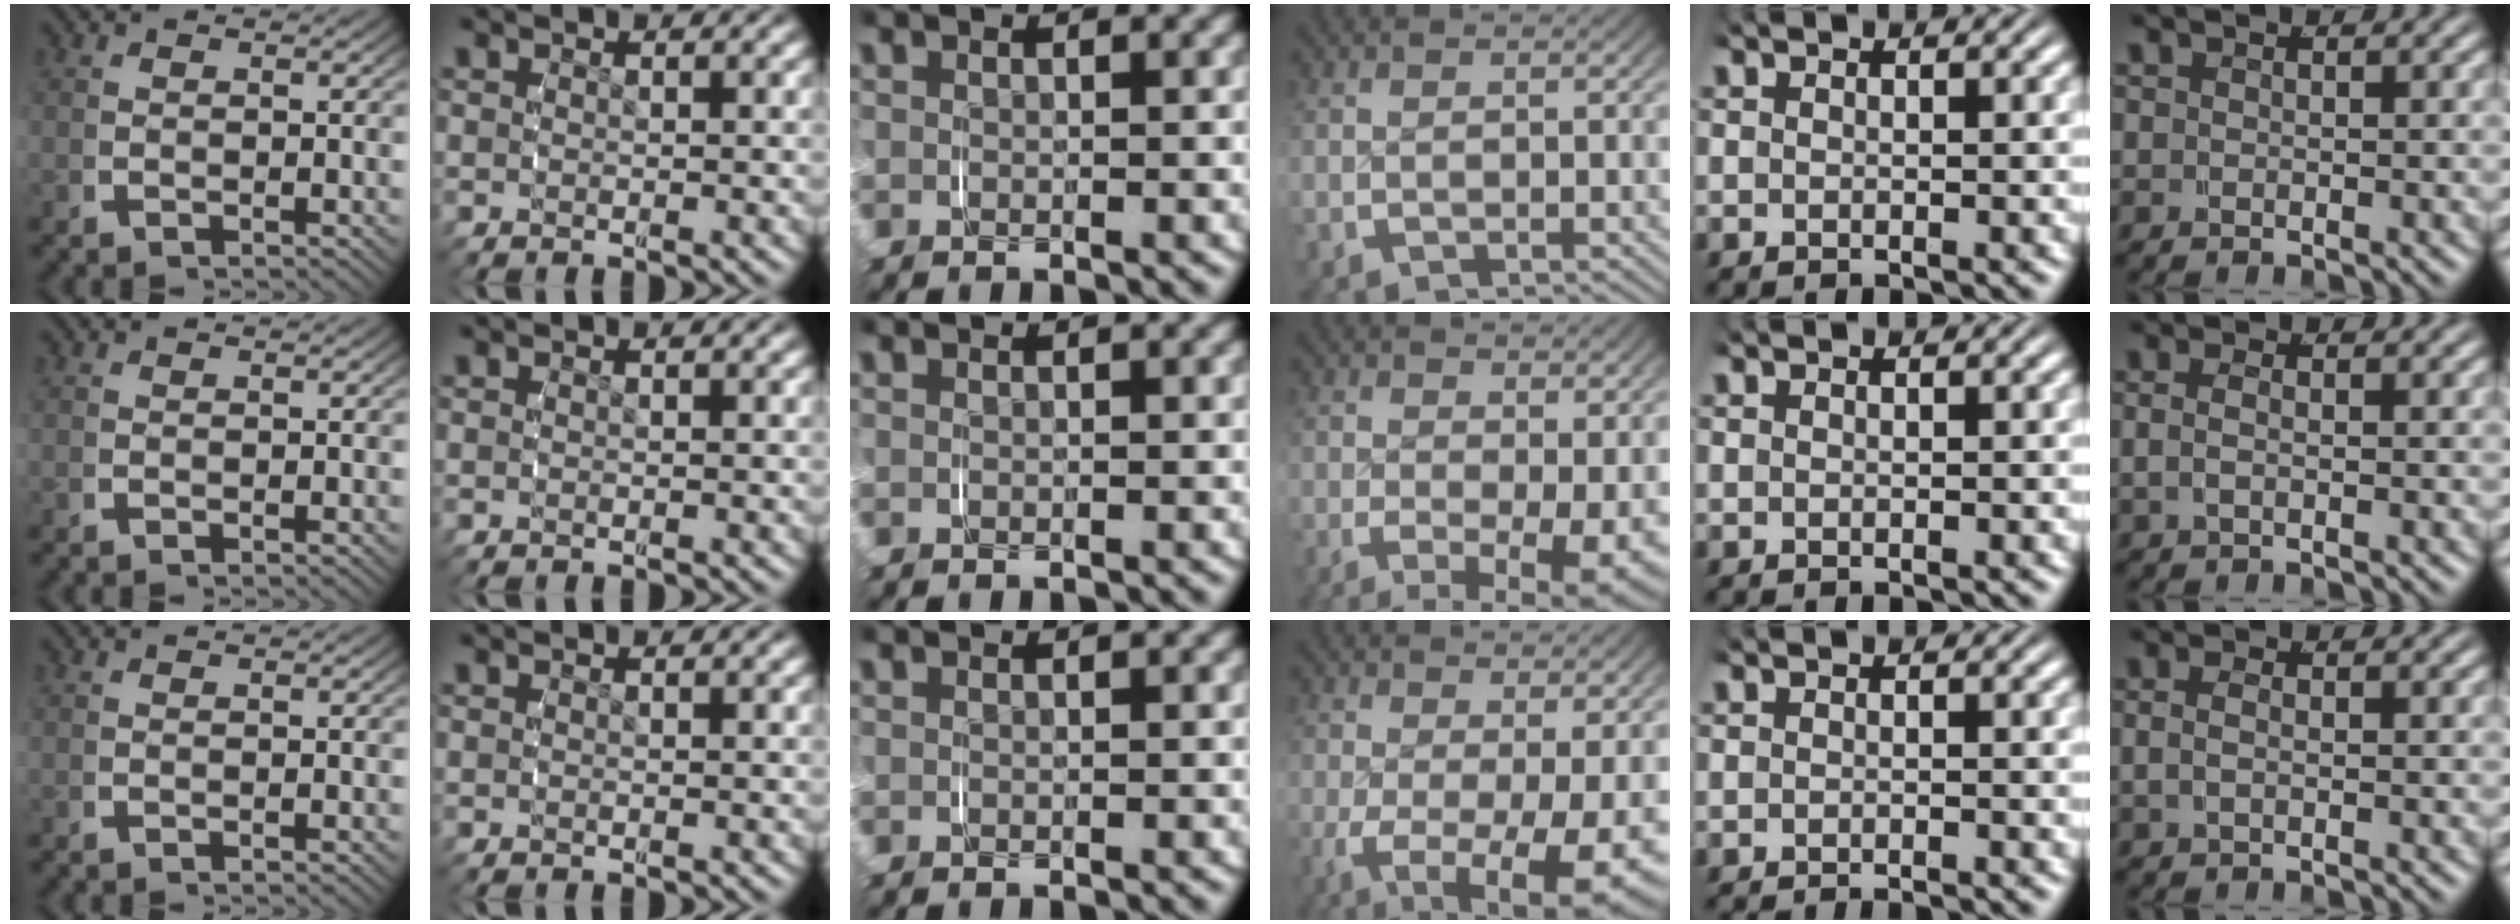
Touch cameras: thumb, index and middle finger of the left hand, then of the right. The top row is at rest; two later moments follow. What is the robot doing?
{"motion": "grasp_and_lifting", "object": "shoes"}